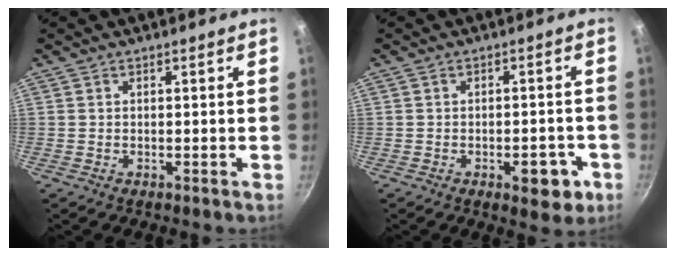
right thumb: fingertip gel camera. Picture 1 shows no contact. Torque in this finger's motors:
{"motor_torque": [1.13, 0.50, -0.26, 0.04, 0.16]}